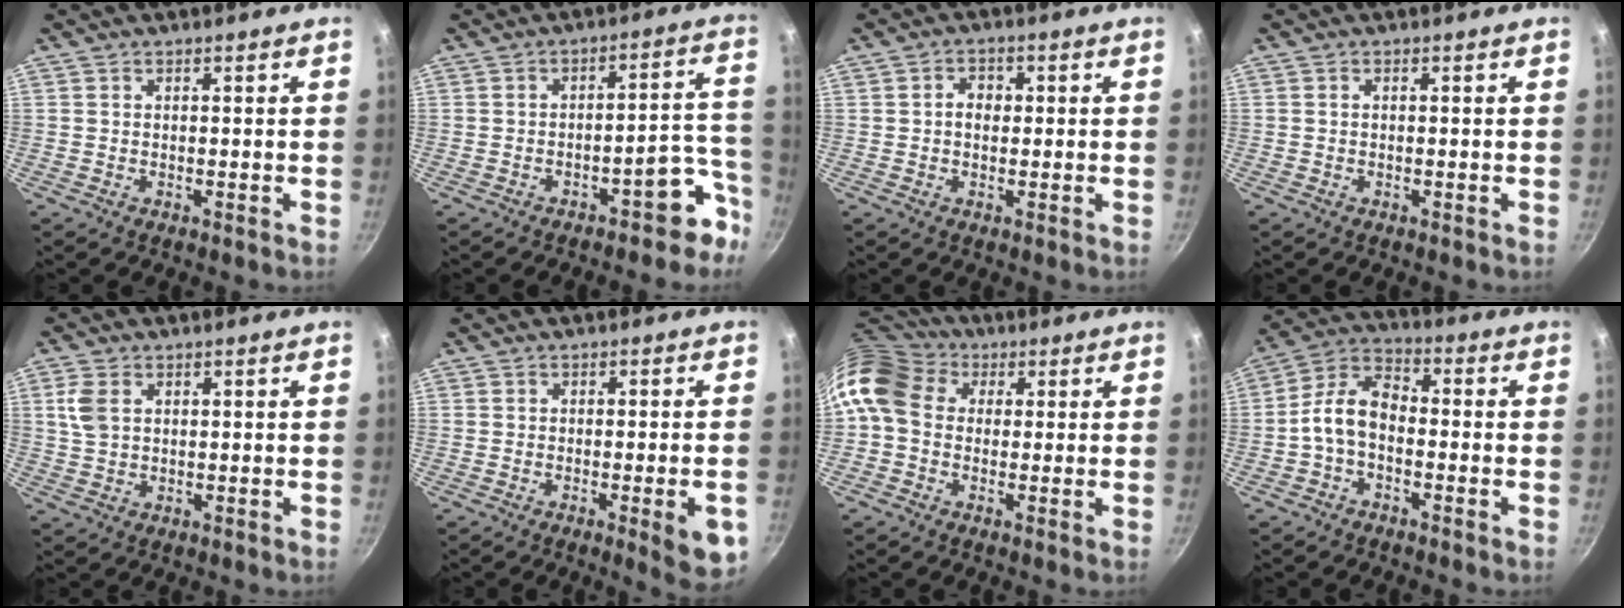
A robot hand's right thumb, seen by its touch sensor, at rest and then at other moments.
{"total": 8.8, "force": [-5.7, 3.8, 5.5], "torque": [-0.011, 0.080, -0.068]}
{"total": 3.5, "force": [0.2, 2.6, 2.2], "torque": [-0.020, 0.010, -0.001]}
{"total": 0.6, "force": [-0.1, 0.4, 0.5], "torque": [-0.014, 0.006, -0.002]}
{"total": 4.8, "force": [1.4, 3.3, 3.3], "torque": [-0.068, 0.001, 0.028]}
{"total": 7.7, "force": [-2.9, 1.6, 7.0], "torque": [-0.071, 0.006, -0.035]}
{"total": 12.1, "force": [2.3, 9.6, 7.0], "torque": [-0.130, 0.023, 0.022]}
{"total": 8.6, "force": [-2.3, 5.2, 6.4], "torque": [-0.117, 0.044, -0.059]}